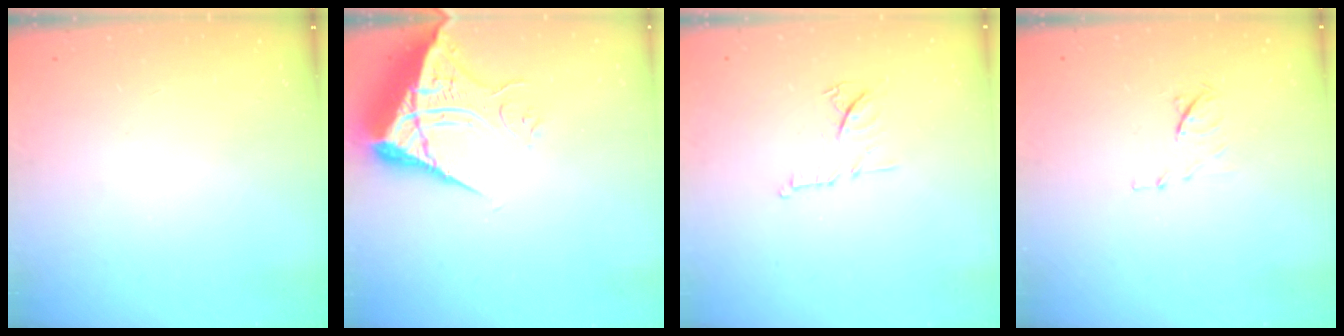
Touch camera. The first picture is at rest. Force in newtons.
{"total": 11.0, "press": 10.9, "slide": 1.2}
{"total": 9.1, "press": 9.1, "slide": 0.2}
{"total": 6.9, "press": 6.9, "slide": 0.7}